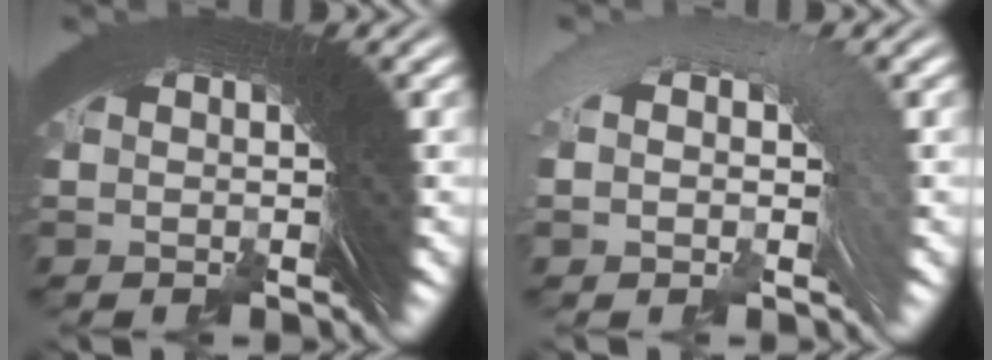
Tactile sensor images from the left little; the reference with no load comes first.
{"total": 2.2, "force": [0.4, 0.7, 2.0], "torque": [-0.026, 0.030, -0.004]}